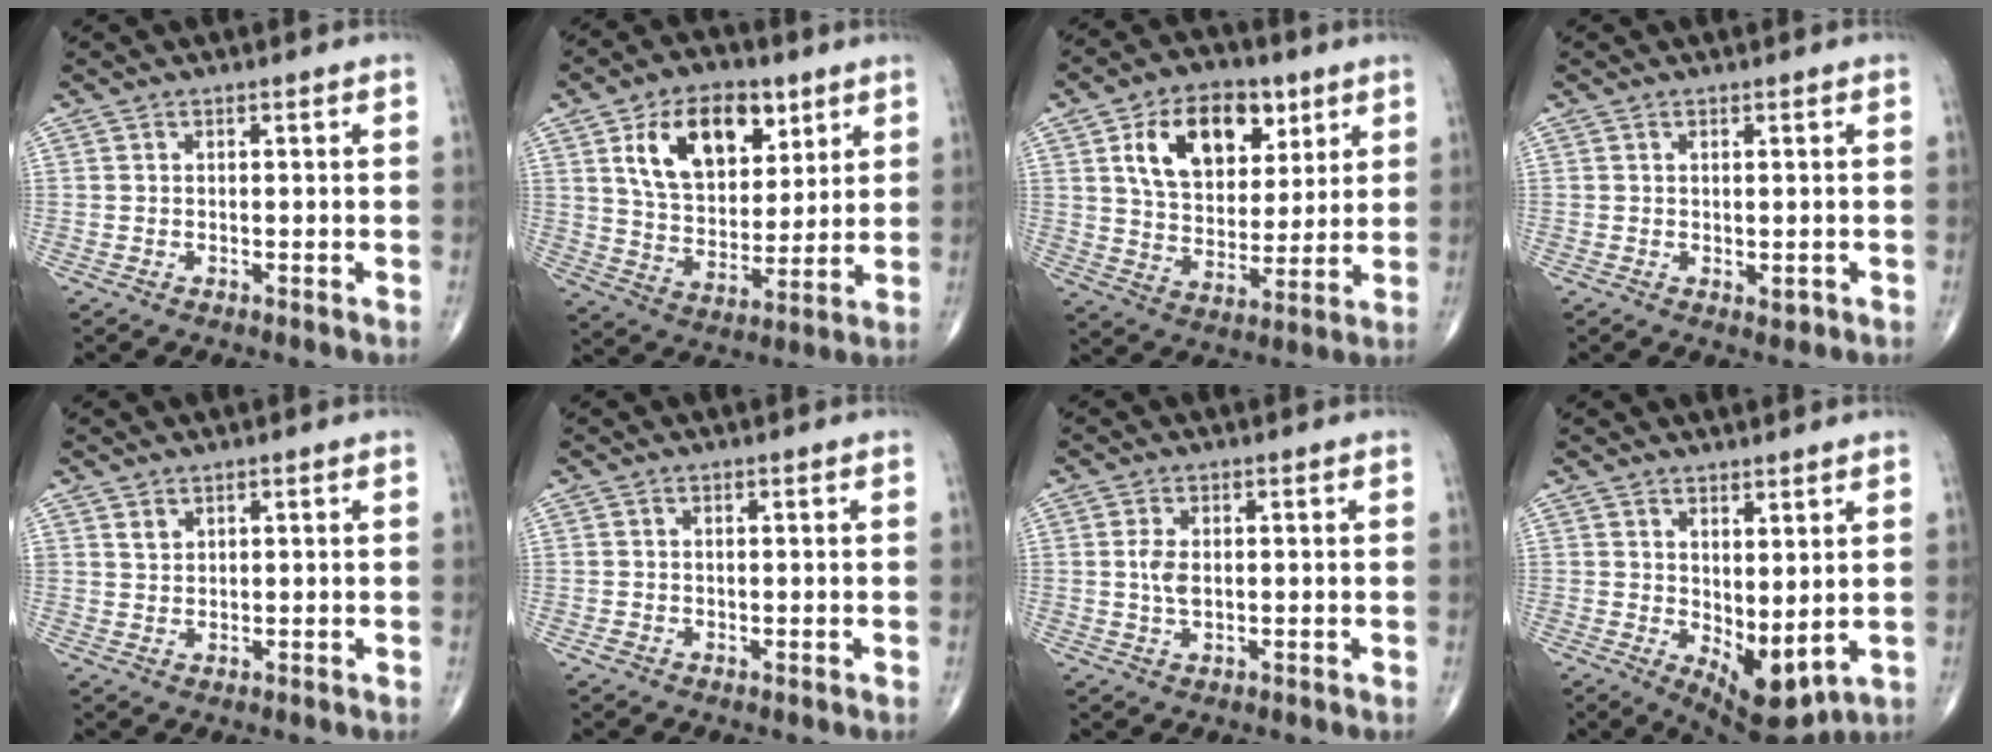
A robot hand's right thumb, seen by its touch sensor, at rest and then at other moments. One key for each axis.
{"total": 17.1, "fx": 7.3, "fy": 10.5, "fz": 11.3, "tx": -0.144, "ty": -0.028, "tz": 0.135}
{"total": 17.1, "fx": 6.8, "fy": 11.1, "fz": 11.0, "tx": -0.139, "ty": -0.021, "tz": 0.121}
{"total": 1.7, "fx": -0.3, "fy": 0.9, "fz": 1.4, "tx": -0.009, "ty": -0.003, "tz": 0.000}
{"total": 1.6, "fx": 1.1, "fy": 1.0, "fz": 0.5, "tx": 0.003, "ty": -0.008, "tz": 0.020}
{"total": 0.7, "fx": -0.2, "fy": 0.6, "fz": 0.2, "tx": 0.000, "ty": 0.003, "tz": -0.004}
{"total": 3.2, "fx": 0.2, "fy": 1.8, "fz": 2.7, "tx": -0.054, "ty": 0.000, "tz": 0.004}
{"total": 8.3, "fx": 0.2, "fy": 3.9, "fz": 7.4, "tx": -0.094, "ty": -0.019, "tz": 0.023}